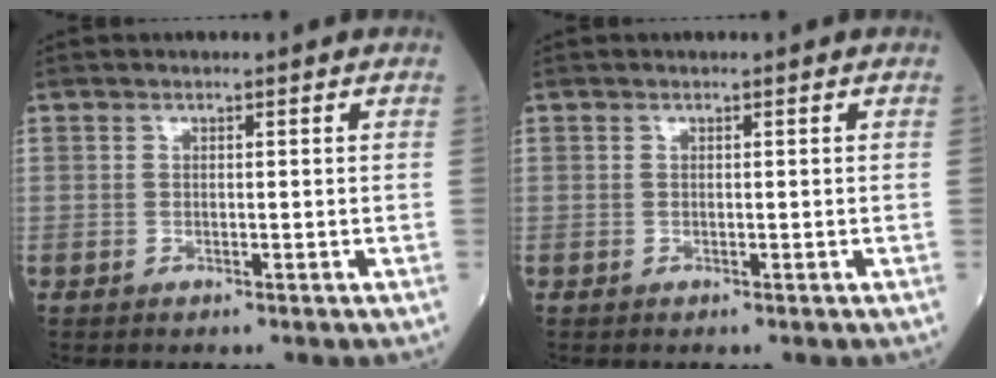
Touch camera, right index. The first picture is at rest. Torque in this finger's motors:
{"motor_torque": [0.00, 0.00, 0.00, 0.00]}